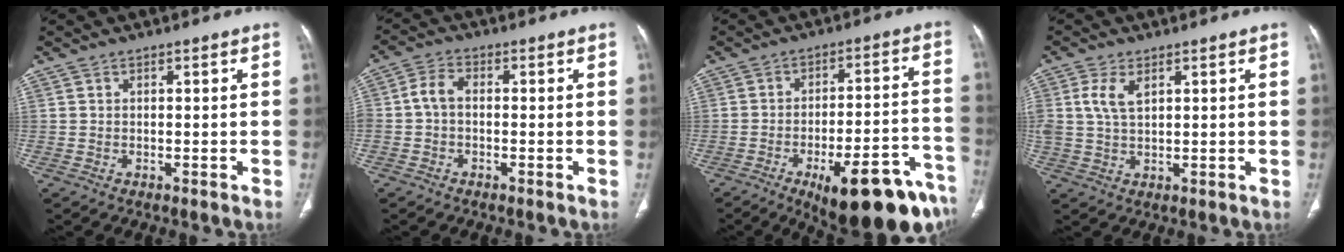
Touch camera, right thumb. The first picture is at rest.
{"total": 4.3, "force": [-0.5, 2.6, 3.4], "torque": [-0.069, 0.014, -0.019]}
{"total": 22.4, "force": [-12.8, 6.4, 17.2], "torque": [-0.159, 0.072, -0.173]}
{"total": 5.2, "force": [2.0, 2.6, 4.1], "torque": [-0.091, 0.000, 0.042]}